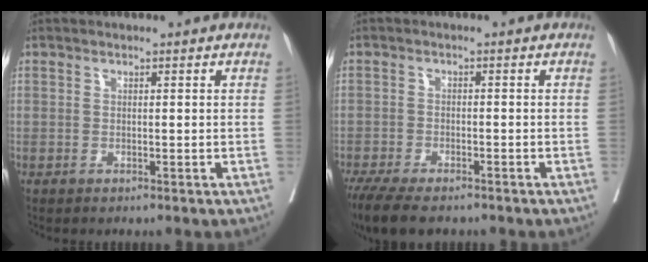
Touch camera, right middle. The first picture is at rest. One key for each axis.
{"total": 9.4, "fx": -7.3, "fy": 2.8, "fz": 5.1, "tx": -0.082, "ty": -0.015, "tz": -0.117}